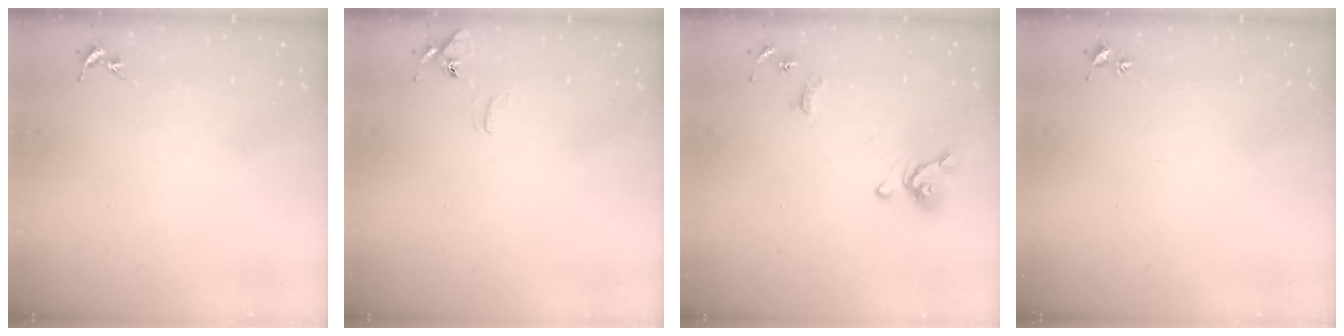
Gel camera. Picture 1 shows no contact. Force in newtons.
{"total": 6.2, "press": 6.1, "slide": 0.6}
{"total": 11.5, "press": 11.4, "slide": 1.6}
{"total": 2.0, "press": 2.0, "slide": 0.3}